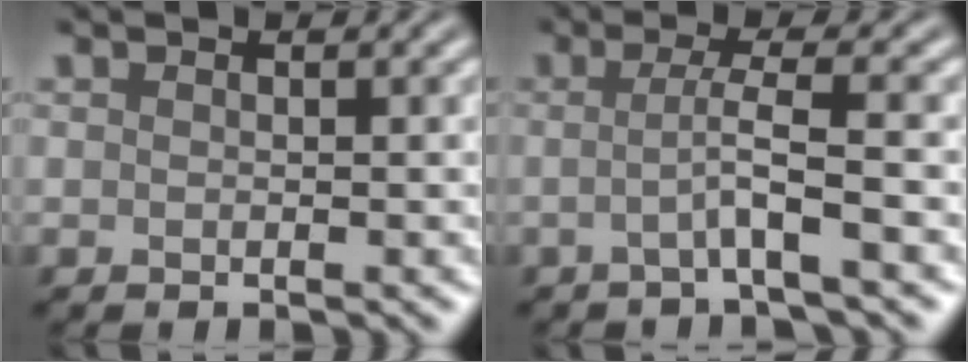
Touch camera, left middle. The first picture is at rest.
{"total": 3.3, "force": [-0.7, 0.4, 3.2], "torque": [-0.054, 0.000, -0.024]}